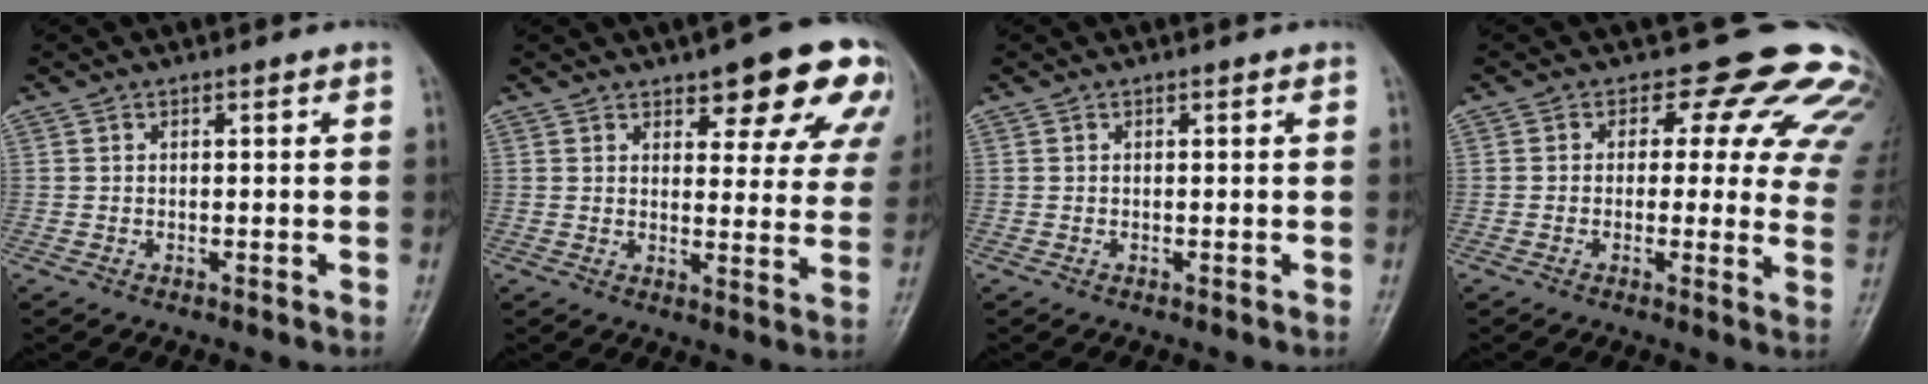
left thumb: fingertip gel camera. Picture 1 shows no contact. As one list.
[{"total": 13.6, "force": [8.4, 5.2, 9.3], "torque": [-0.065, -0.040, 0.097]}, {"total": 0.0}, {"total": 16.7, "force": [12.0, 8.4, 8.0], "torque": [-0.039, -0.053, 0.112]}]